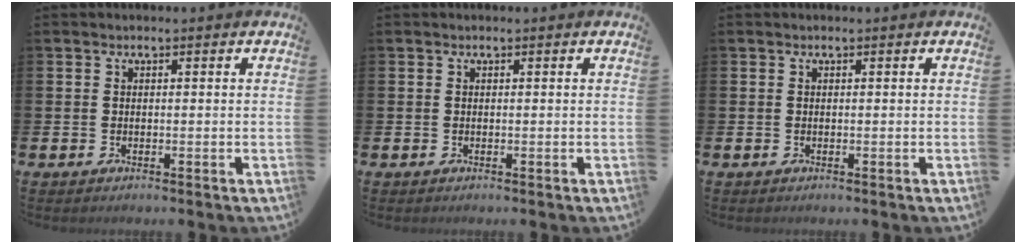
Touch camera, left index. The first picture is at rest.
{"total": 0.0}
{"total": 0.0}